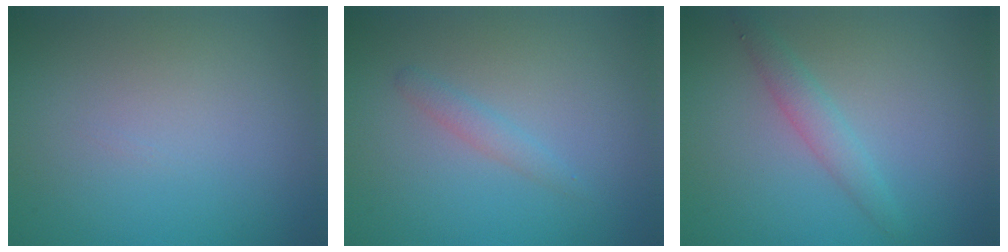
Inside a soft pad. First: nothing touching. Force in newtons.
{"total": 1.2, "press": 1.2, "slide": 0.0}
{"total": 1.9, "press": 1.9, "slide": 0.1}